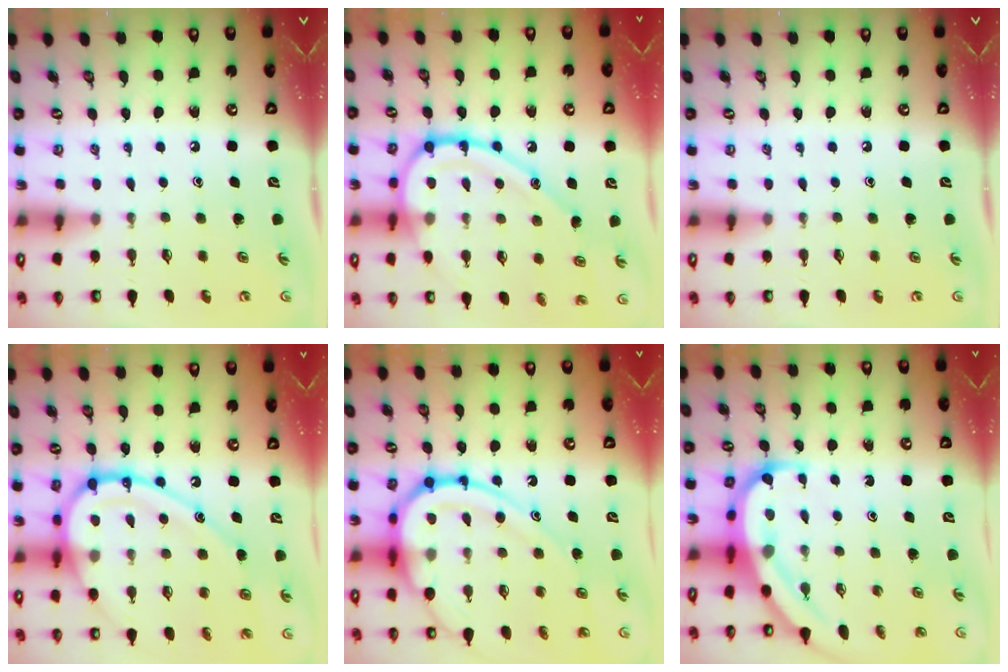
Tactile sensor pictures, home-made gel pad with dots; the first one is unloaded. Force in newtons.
{"total": 17.7, "press": 17.7, "slide": 0.6}
{"total": 0.0}
{"total": 19.4, "press": 19.3, "slide": 2.0}
{"total": 22.0, "press": 21.9, "slide": 2.3}
{"total": 9.4, "press": 9.3, "slide": 1.0}